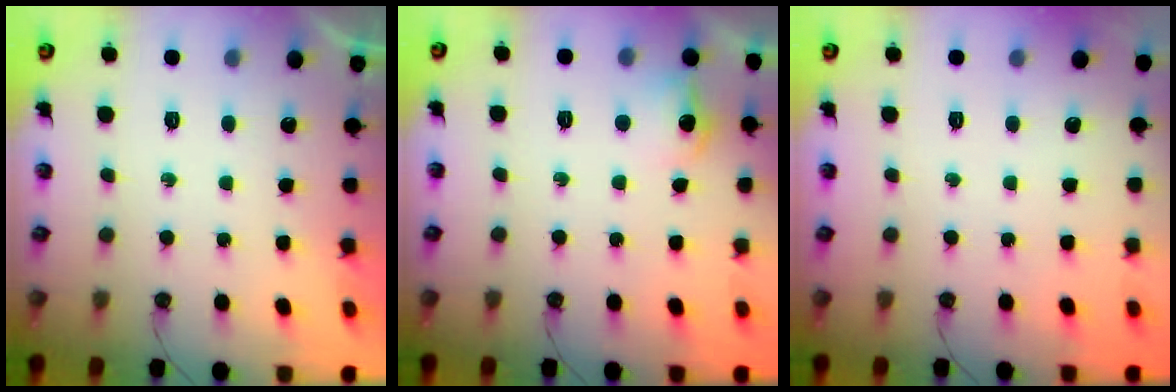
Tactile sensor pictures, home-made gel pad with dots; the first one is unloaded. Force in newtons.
{"total": 8.2, "press": 8.2, "slide": 0.8}
{"total": 0.0}